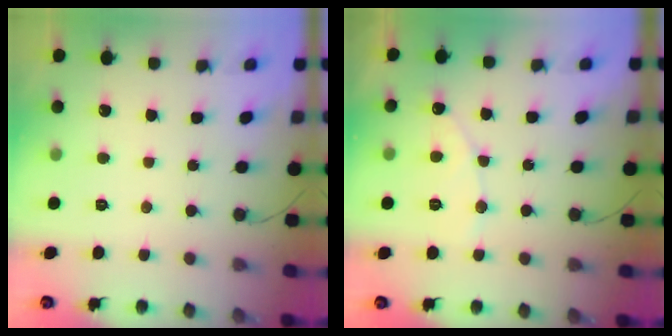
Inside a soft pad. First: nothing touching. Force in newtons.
{"total": 7.0, "press": 6.9, "slide": 0.4}